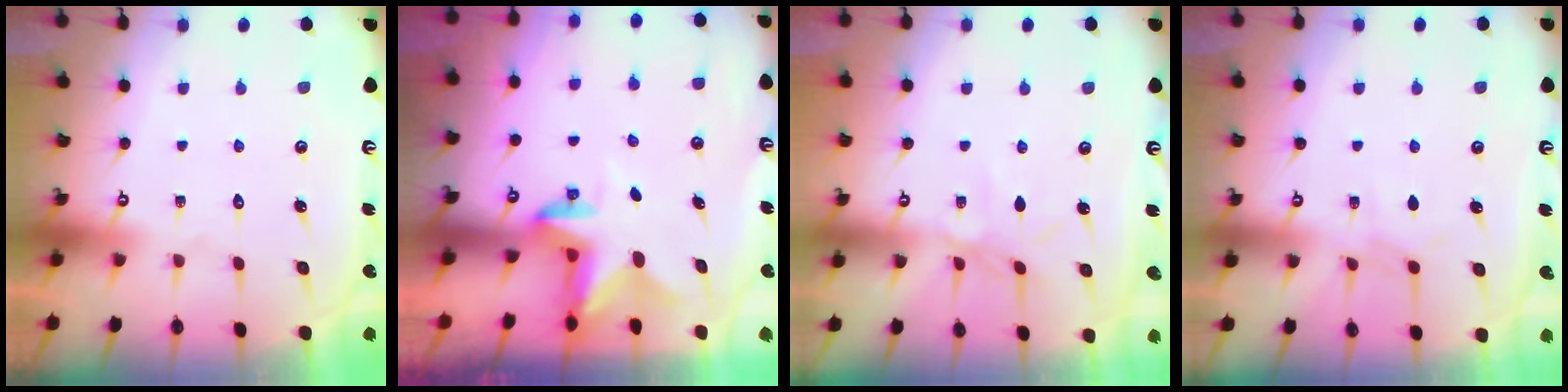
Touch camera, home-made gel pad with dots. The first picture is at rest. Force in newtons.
{"total": 2.7, "press": 2.6, "slide": 0.5}
{"total": 4.0, "press": 3.9, "slide": 0.4}
{"total": 4.3, "press": 4.3, "slide": 0.6}